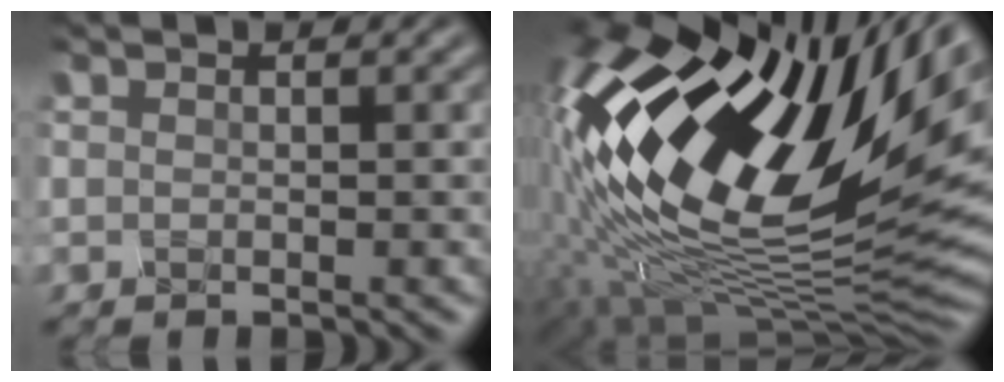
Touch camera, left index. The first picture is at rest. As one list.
[{"total": 18.1, "force": [2.9, 7.6, 16.1], "torque": [-0.298, 0.004, 0.059]}]